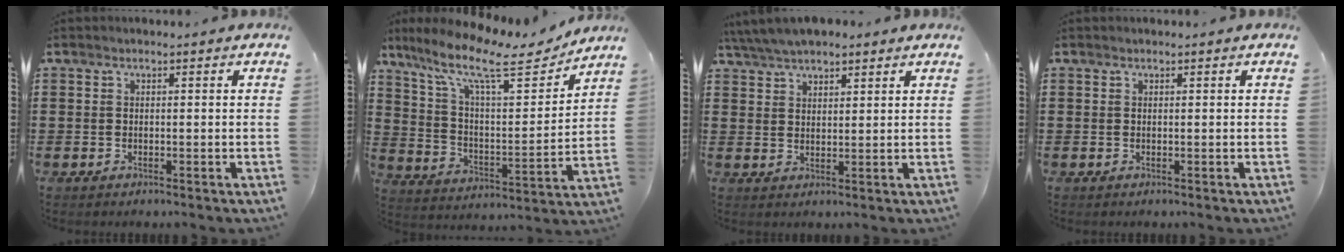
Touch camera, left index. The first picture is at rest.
{"total": 13.8, "force": [10.5, 3.1, 8.5], "torque": [-0.187, -0.057, 0.174]}
{"total": 5.3, "force": [4.7, 1.4, 1.9], "torque": [-0.052, -0.004, 0.088]}
{"total": 0.0}